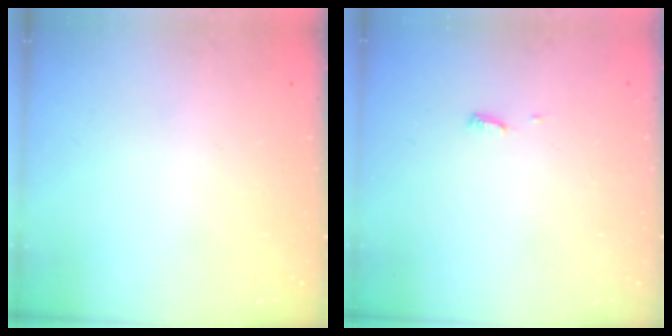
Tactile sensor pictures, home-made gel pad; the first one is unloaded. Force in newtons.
{"total": 3.9, "press": 3.9, "slide": 0.5}